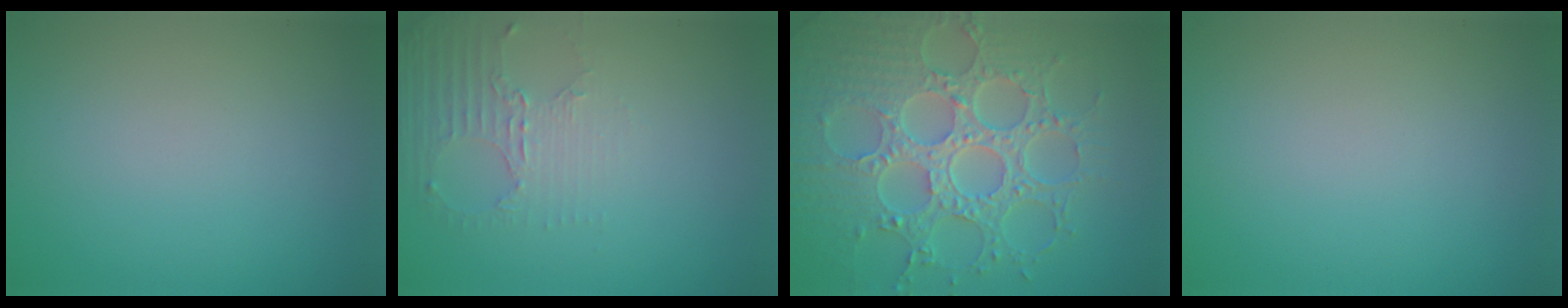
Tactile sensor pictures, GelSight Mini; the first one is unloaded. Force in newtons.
{"total": 2.6, "press": 2.0, "slide": 1.7}
{"total": 8.7, "press": 6.5, "slide": 5.8}
{"total": 0.0}